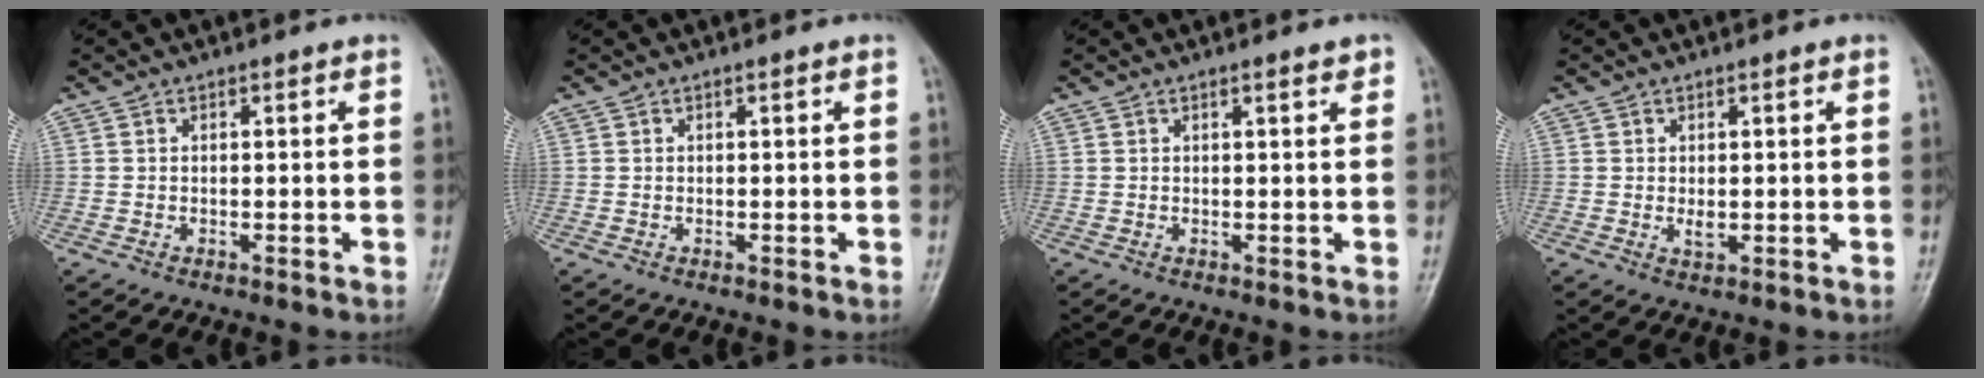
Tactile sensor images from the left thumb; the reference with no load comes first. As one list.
[{"total": 0.0}, {"total": 1.4, "force": [0.9, 0.2, 1.1], "torque": [-0.014, -0.004, 0.012]}, {"total": 1.8, "force": [0.0, 0.9, 1.5], "torque": [-0.024, -0.003, 0.004]}]